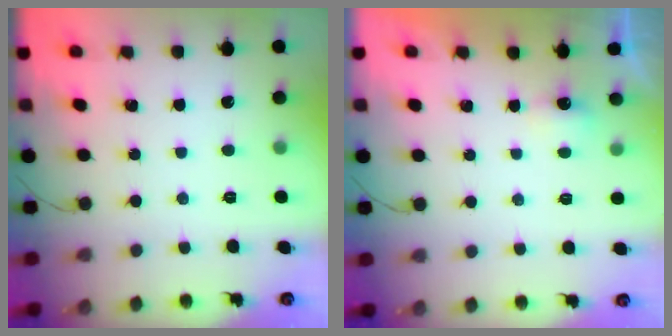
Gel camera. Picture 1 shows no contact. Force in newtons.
{"total": 2.4, "press": 2.3, "slide": 0.6}